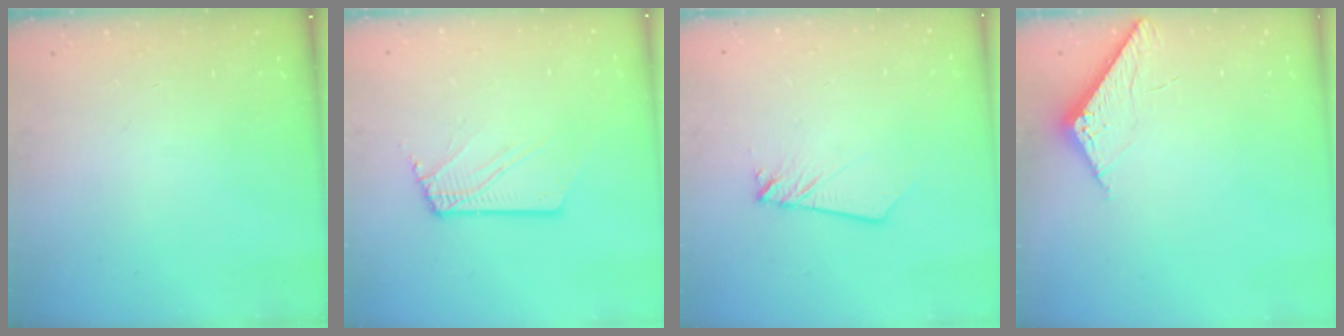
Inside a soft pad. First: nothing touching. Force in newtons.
{"total": 2.5, "press": 2.5, "slide": 0.3}
{"total": 2.0, "press": 2.0, "slide": 0.2}
{"total": 5.4, "press": 5.4, "slide": 0.1}